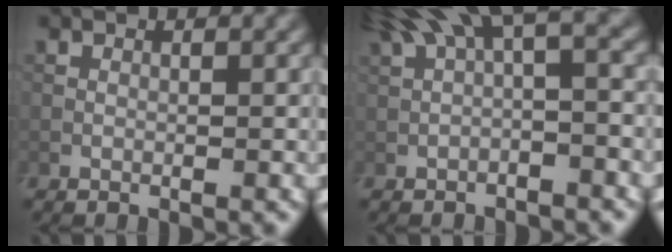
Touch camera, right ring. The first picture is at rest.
{"total": 6.0, "force": [2.0, 1.7, 5.4], "torque": [-0.087, 0.016, 0.027]}